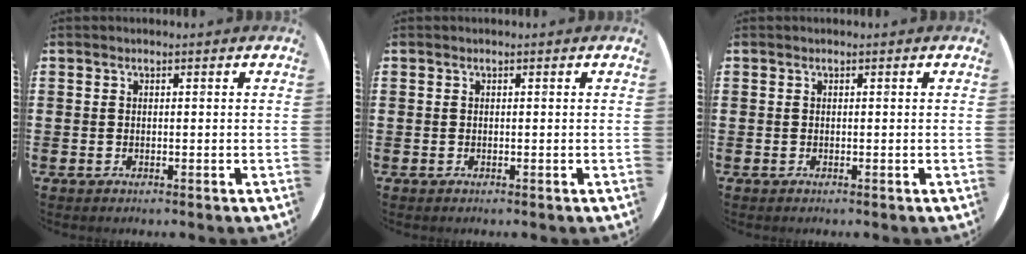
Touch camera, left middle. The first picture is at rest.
{"total": 0.0}
{"total": 0.0}